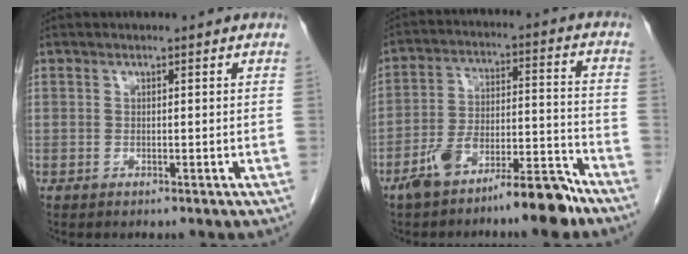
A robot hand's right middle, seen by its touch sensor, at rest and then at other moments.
{"total": 11.0, "force": [-8.3, 2.1, 6.9], "torque": [-0.119, 0.027, -0.143]}